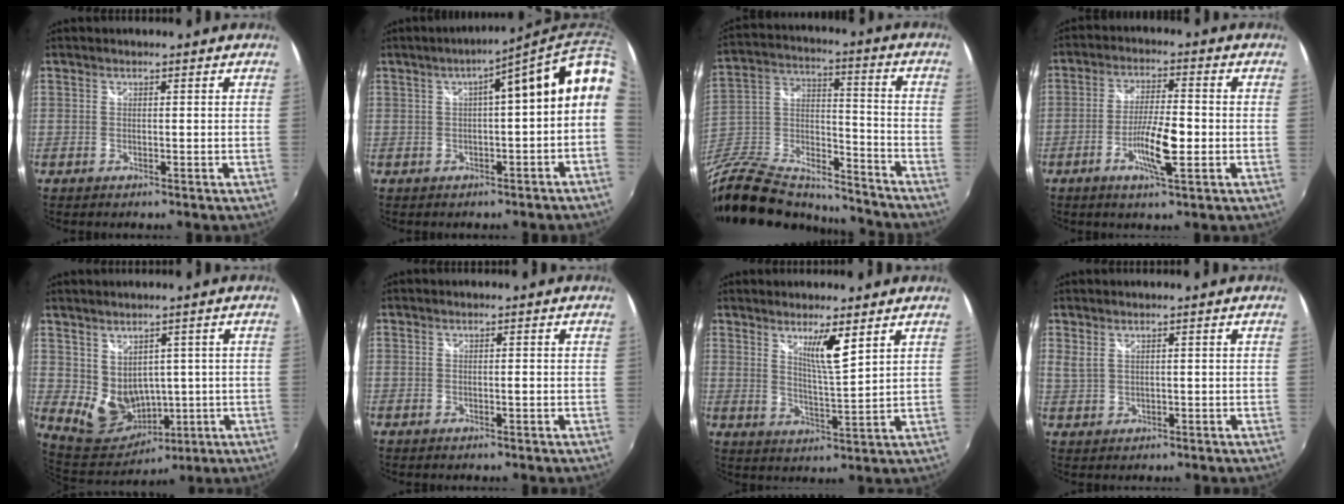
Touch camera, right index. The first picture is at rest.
{"total": 11.6, "force": [3.7, 1.5, 10.9], "torque": [-0.148, 0.014, 0.051]}
{"total": 26.7, "force": [-20.9, 11.5, 12.1], "torque": [-0.281, 0.017, -0.340]}
{"total": 7.9, "force": [-2.2, 1.2, 7.5], "torque": [-0.146, 0.000, -0.039]}
{"total": 9.2, "force": [1.3, 7.6, 4.9], "torque": [-0.099, -0.006, 0.054]}
{"total": 0.5, "force": [-0.1, 0.0, 0.5], "torque": [-0.008, 0.003, -0.001]}
{"total": 6.0, "force": [3.8, 0.2, 4.7], "torque": [-0.077, -0.009, 0.062]}
{"total": 1.8, "force": [1.2, 0.6, 1.1], "torque": [-0.022, 0.002, 0.028]}